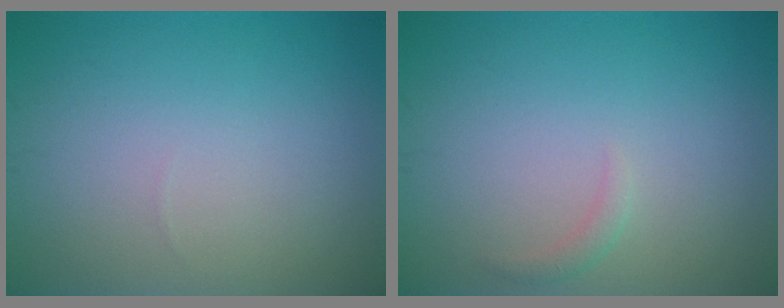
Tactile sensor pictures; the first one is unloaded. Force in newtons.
{"total": 0.8, "press": 0.8, "slide": 0.1}